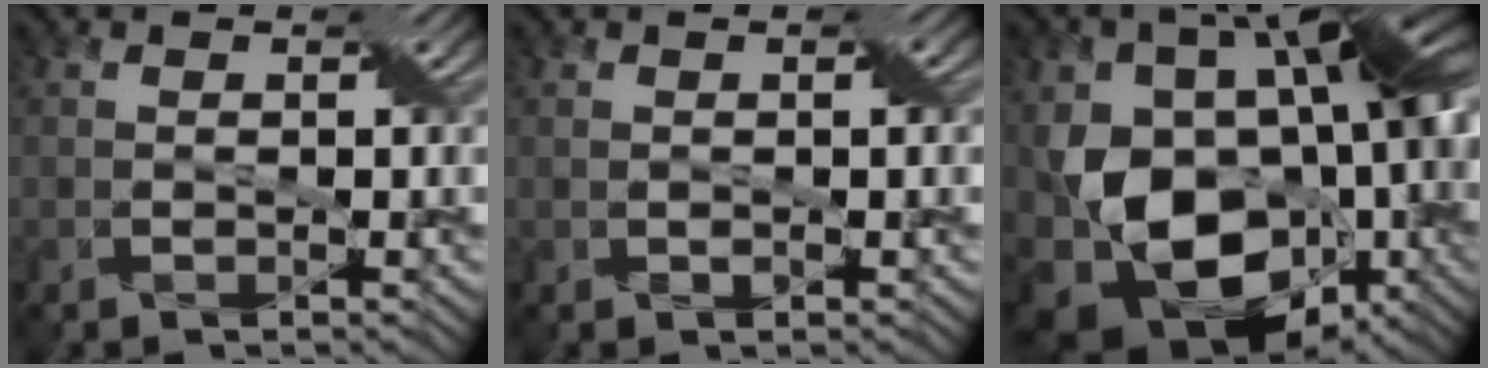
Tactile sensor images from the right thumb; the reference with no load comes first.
{"total": 1.4, "force": [0.0, 0.6, 1.3], "torque": [-0.023, 0.003, 0.001]}
{"total": 20.0, "force": [-2.8, 12.7, 15.1], "torque": [-0.270, -0.018, -0.034]}